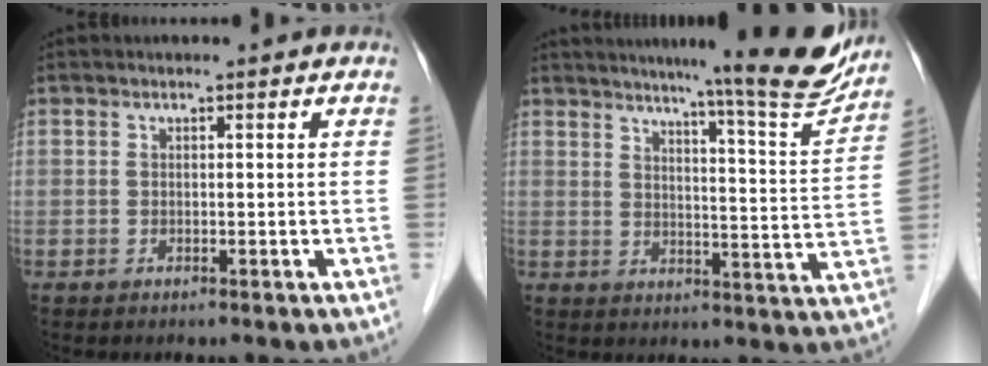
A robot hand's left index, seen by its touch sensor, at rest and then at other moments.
{"total": 14.6, "force": [13.0, -0.6, 6.8], "torque": [-0.093, -0.038, 0.157]}